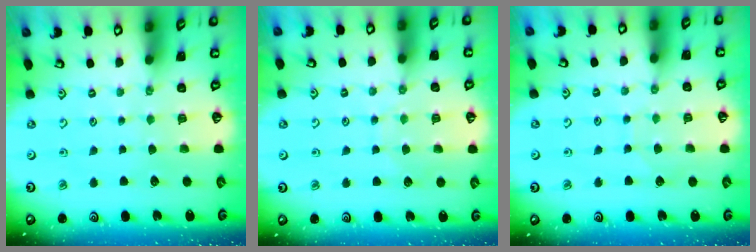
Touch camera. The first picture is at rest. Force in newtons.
{"total": 6.4, "press": 6.3, "slide": 0.6}
{"total": 4.2, "press": 4.2, "slide": 0.4}